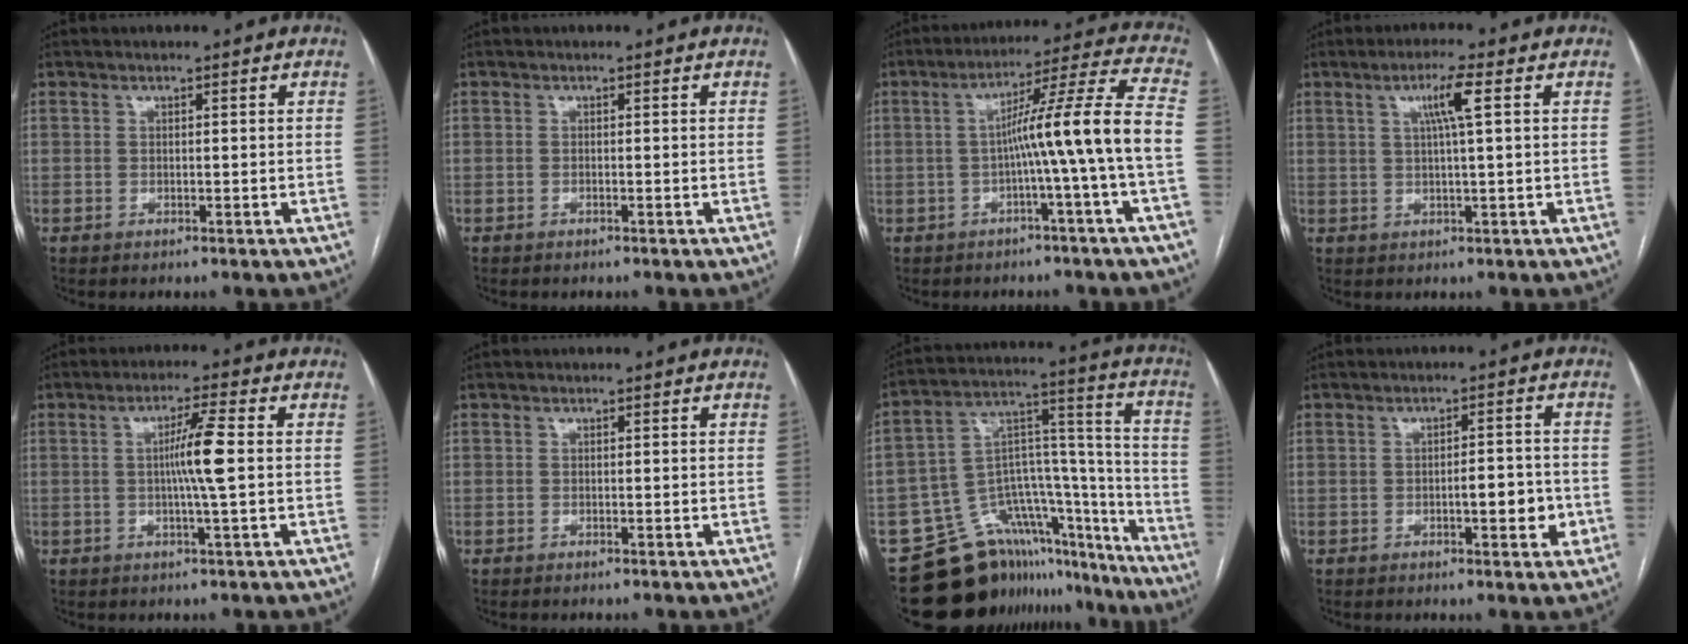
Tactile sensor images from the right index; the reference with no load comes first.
{"total": 0.0}
{"total": 11.9, "force": [-1.9, -2.4, 11.5], "torque": [-0.171, 0.021, -0.031]}
{"total": 4.8, "force": [1.7, -0.4, 4.4], "torque": [-0.082, 0.003, 0.029]}
{"total": 5.9, "force": [0.1, -0.8, 5.8], "torque": [-0.105, 0.000, 0.003]}
{"total": 0.0}
{"total": 22.3, "force": [-18.4, 10.9, 6.5], "torque": [-0.081, 0.083, -0.263]}
{"total": 4.9, "force": [-1.2, 1.6, 4.4], "torque": [-0.061, 0.007, -0.012]}